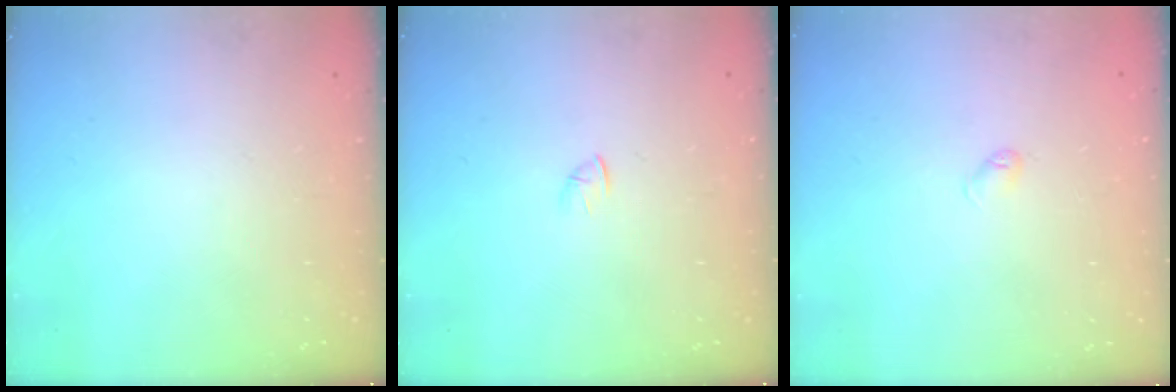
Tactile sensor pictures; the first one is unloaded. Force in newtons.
{"total": 1.2, "press": 1.1, "slide": 0.3}
{"total": 2.9, "press": 2.8, "slide": 0.5}